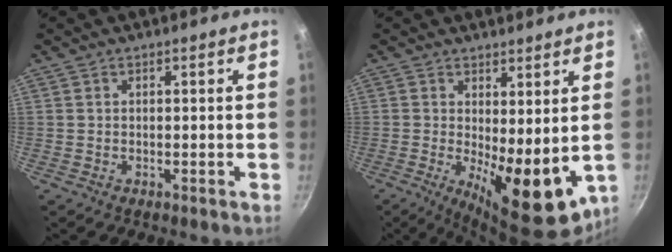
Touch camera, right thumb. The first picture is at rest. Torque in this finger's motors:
{"motor_torque": [-0.40, 1.09, 0.83, -0.17, 0.27]}